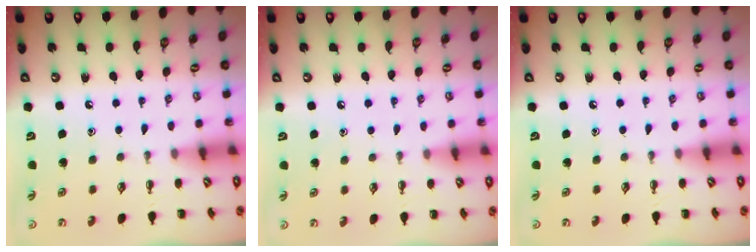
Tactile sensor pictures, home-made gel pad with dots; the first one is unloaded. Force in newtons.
{"total": 5.2, "press": 4.9, "slide": 1.6}
{"total": 0.0}